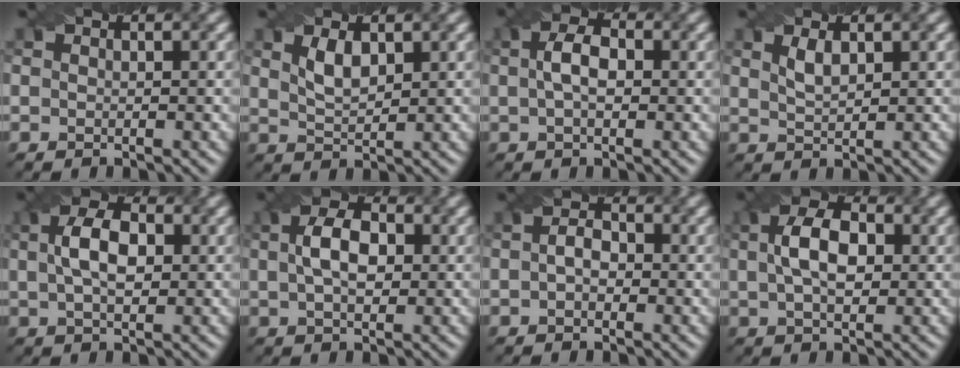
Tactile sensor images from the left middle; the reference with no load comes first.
{"total": 2.2, "force": [1.2, 1.0, 1.6], "torque": [-0.037, -0.002, 0.026]}
{"total": 3.3, "force": [0.3, 1.8, 2.8], "torque": [-0.054, 0.006, -0.001]}
{"total": 1.6, "force": [0.9, 0.5, 1.2], "torque": [-0.025, 0.000, 0.022]}
{"total": 4.9, "force": [0.9, 2.7, 4.0], "torque": [-0.078, 0.007, 0.012]}
{"total": 4.5, "force": [0.7, 2.6, 3.6], "torque": [-0.070, 0.007, 0.007]}
{"total": 2.2, "force": [-0.1, 1.5, 1.7], "torque": [-0.029, 0.006, -0.008]}
{"total": 5.3, "force": [0.9, 3.1, 4.3], "torque": [-0.081, 0.010, 0.010]}